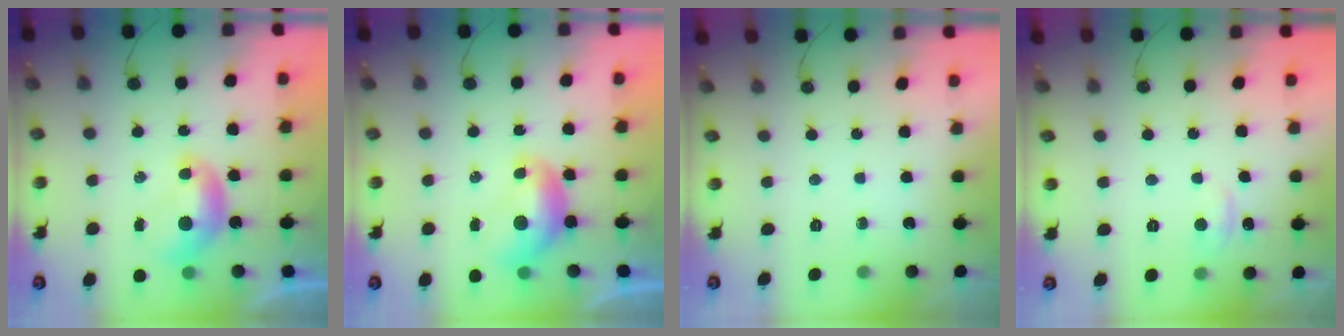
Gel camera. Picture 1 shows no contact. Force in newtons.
{"total": 1.0, "press": 0.7, "slide": 0.7}
{"total": 0.0}
{"total": 1.0, "press": 0.7, "slide": 0.8}